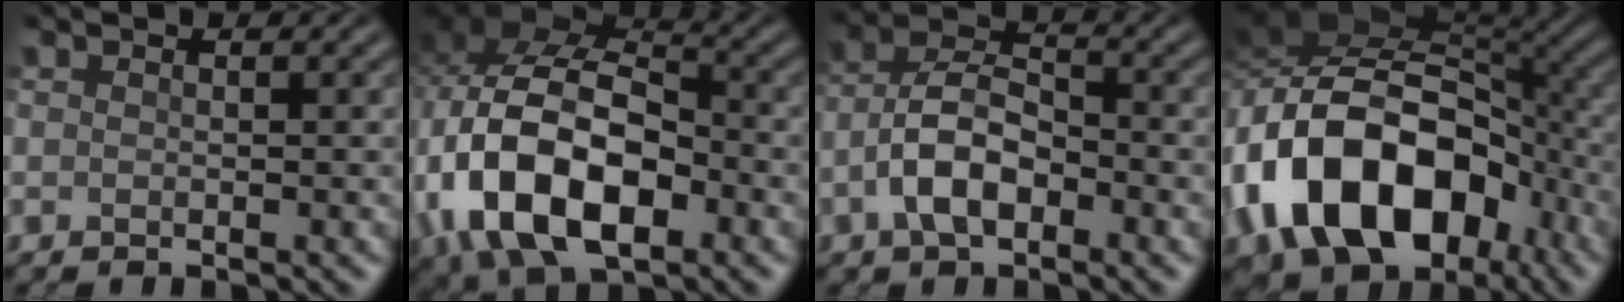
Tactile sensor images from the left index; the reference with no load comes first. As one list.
[{"total": 14.2, "force": [-4.0, 8.7, 10.5], "torque": [-0.201, -0.014, -0.077]}, {"total": 5.7, "force": [-2.3, 2.9, 4.3], "torque": [-0.076, 0.011, -0.049]}, {"total": 15.4, "force": [-5.4, 10.1, 10.3], "torque": [-0.184, 0.002, -0.100]}]